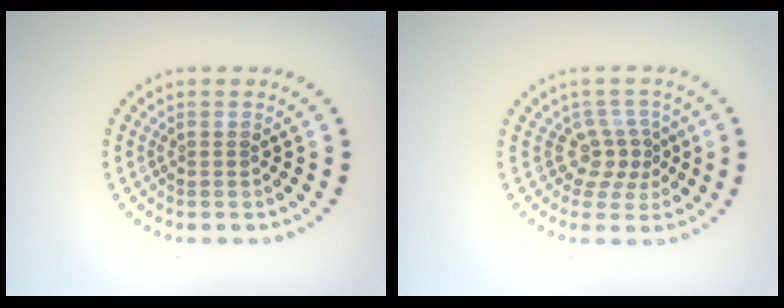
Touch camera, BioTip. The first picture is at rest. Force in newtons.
{"total": 2.8, "press": 1.8, "slide": 2.1}